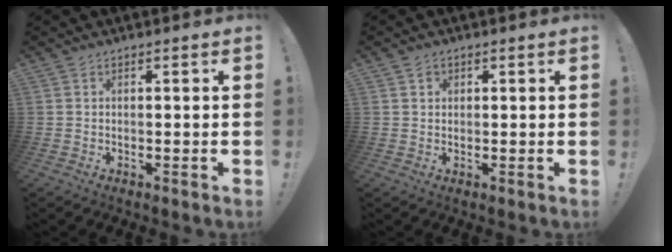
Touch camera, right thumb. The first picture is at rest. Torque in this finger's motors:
{"motor_torque": [-0.12, -0.39, 0.13, 0.02, 0.00]}